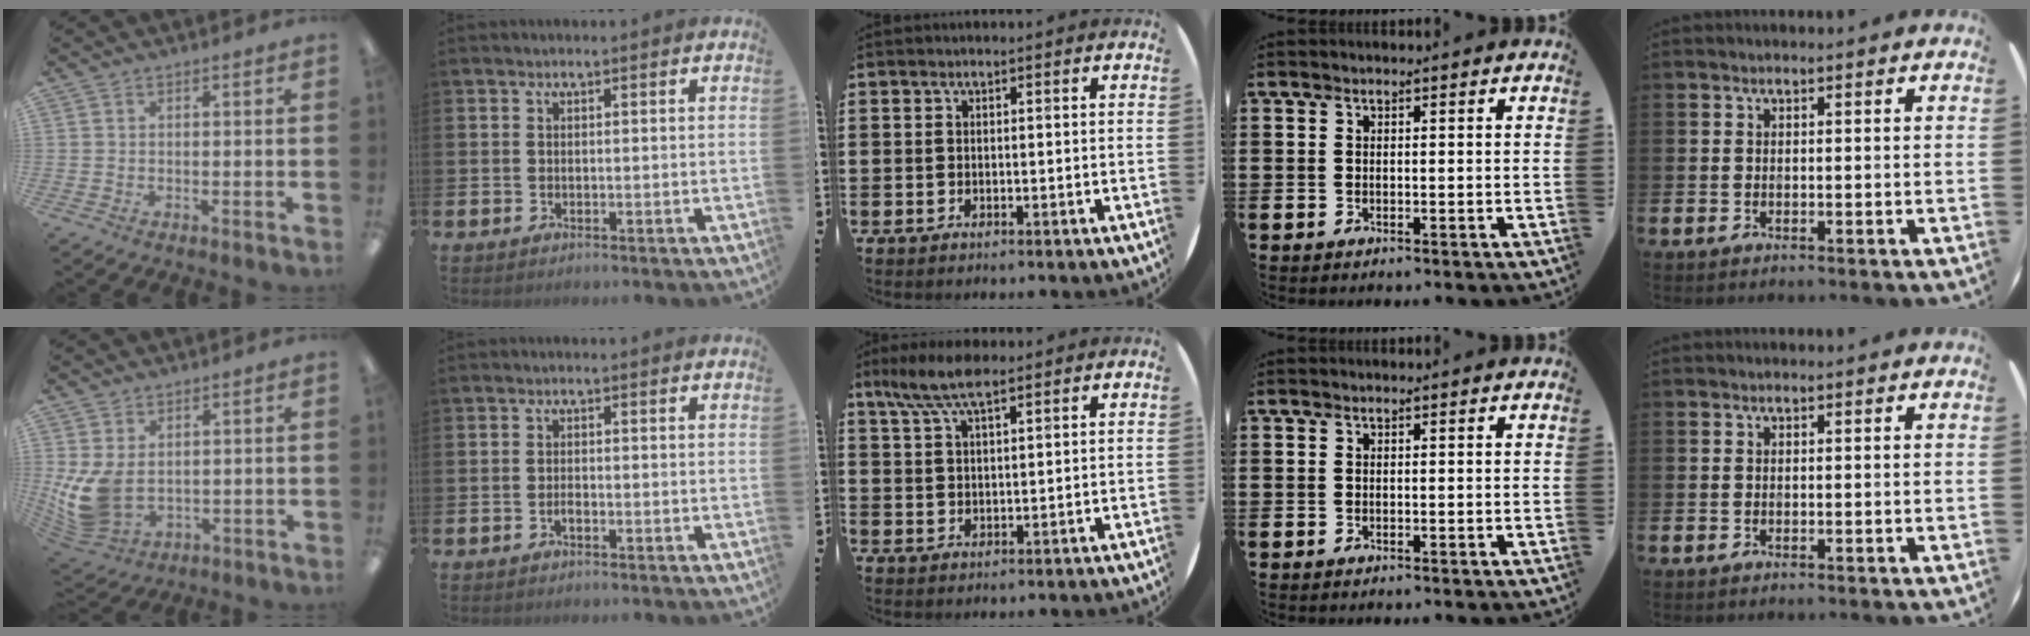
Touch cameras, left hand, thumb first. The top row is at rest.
{"thumb": {"total": 9.8, "force": [0.7, 6.5, 7.2], "torque": [-0.173, -0.010, 0.018]}, "index": {"total": 1.0, "force": [-0.6, 0.3, 0.8], "torque": [-0.017, -0.002, -0.011]}, "middle": {"total": 6.6, "force": [4.9, 2.1, 4.0], "torque": [-0.090, 0.000, 0.088]}}